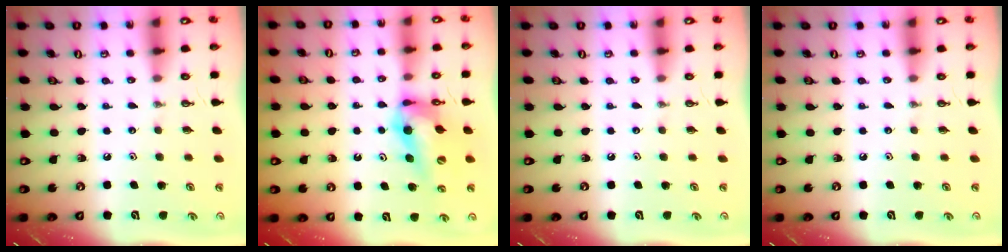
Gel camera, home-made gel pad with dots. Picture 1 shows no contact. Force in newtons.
{"total": 11.6, "press": 11.6, "slide": 1.0}
{"total": 0.0}
{"total": 0.0}